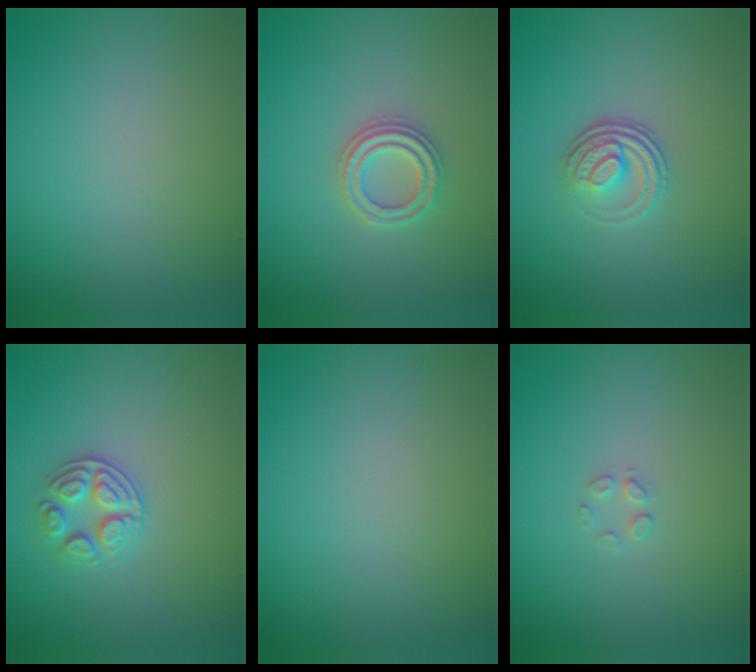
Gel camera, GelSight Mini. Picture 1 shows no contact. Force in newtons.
{"total": 2.5, "press": 2.4, "slide": 0.7}
{"total": 3.5, "press": 2.6, "slide": 2.4}
{"total": 2.7, "press": 2.5, "slide": 0.9}
{"total": 0.0}
{"total": 1.0, "press": 1.0, "slide": 0.1}